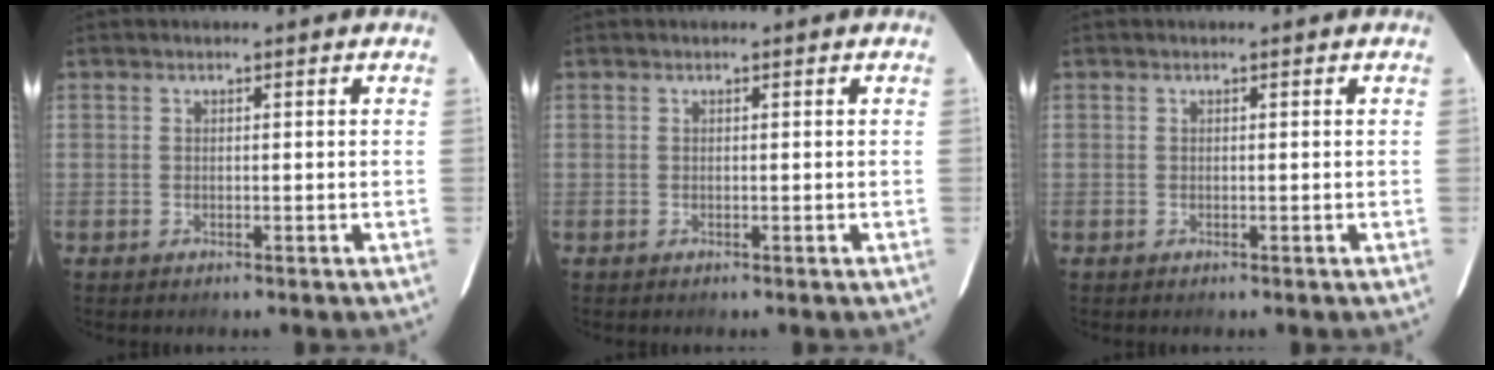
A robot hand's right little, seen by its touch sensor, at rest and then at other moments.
{"total": 0.0}
{"total": 0.0}